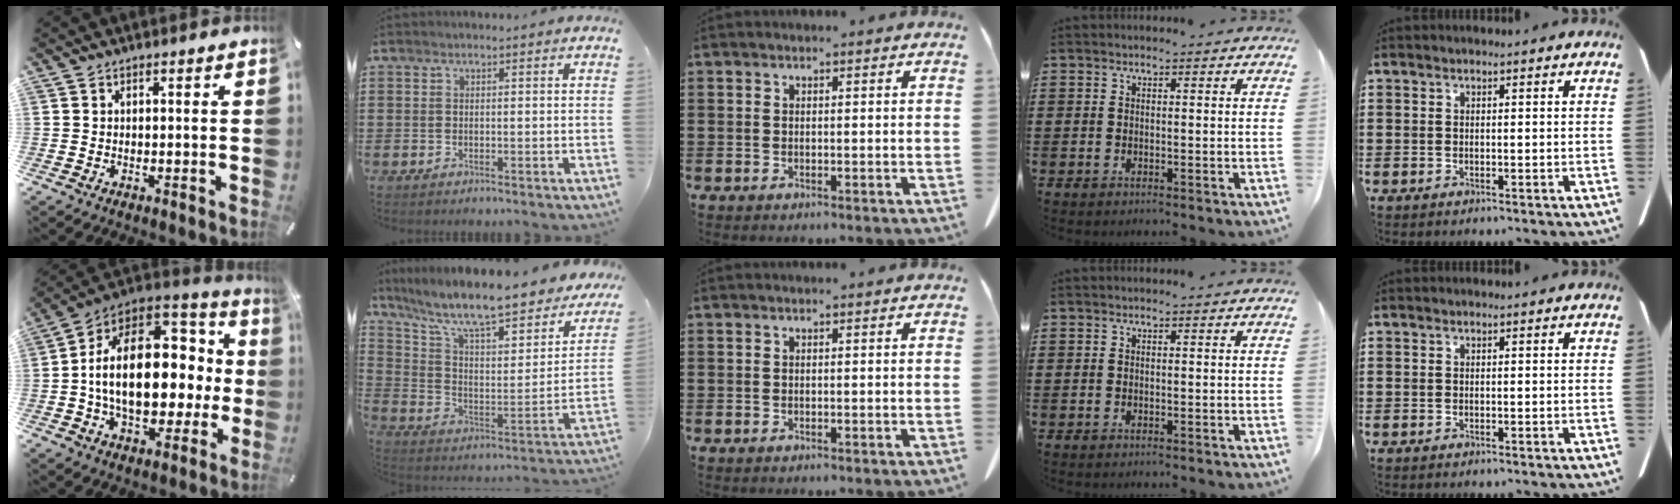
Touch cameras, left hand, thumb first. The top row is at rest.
{"thumb": {"total": 24.5, "force": [0.3, 15.7, 18.8], "torque": [-0.320, -0.002, 0.015]}, "index": {"total": 10.6, "force": [8.9, 1.4, 5.6], "torque": [-0.139, -0.067, 0.146]}}